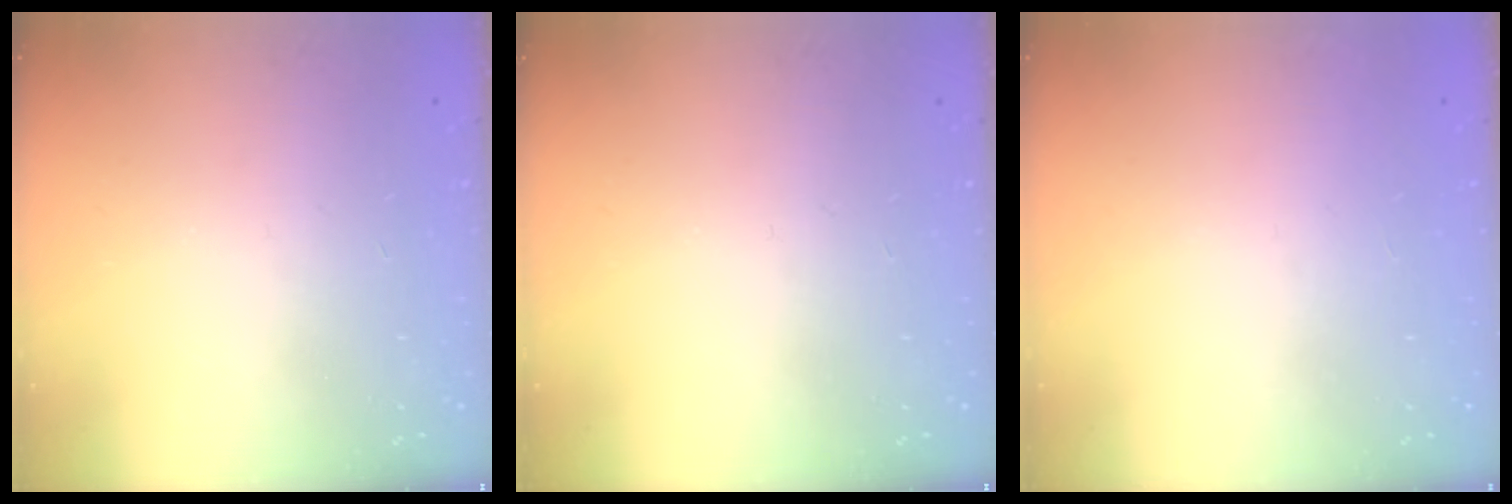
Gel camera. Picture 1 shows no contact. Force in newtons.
{"total": 0.0}
{"total": 1.5, "press": 1.5, "slide": 0.1}